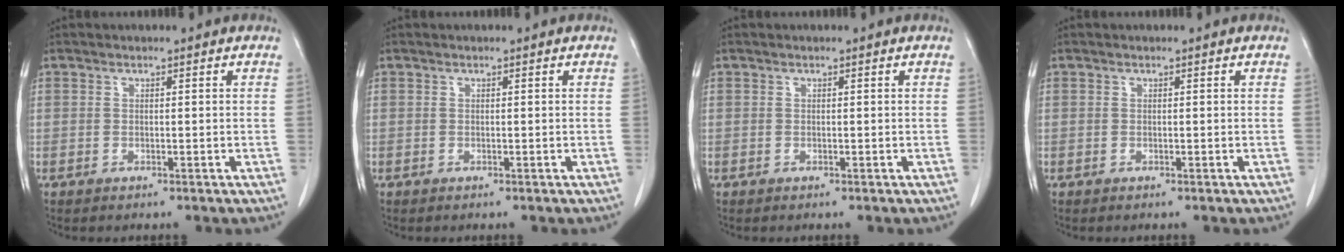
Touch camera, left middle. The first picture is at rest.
{"total": 0.0}
{"total": 0.0}
{"total": 0.0}